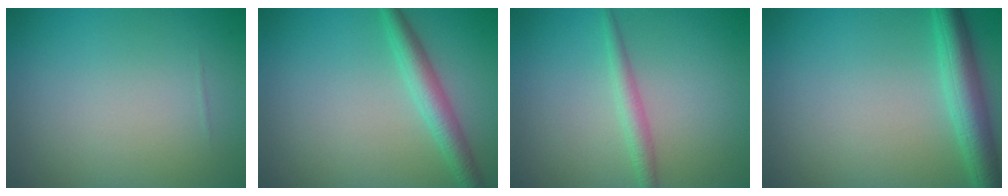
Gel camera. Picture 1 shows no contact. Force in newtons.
{"total": 2.8, "press": 2.8, "slide": 0.1}
{"total": 1.7, "press": 1.7, "slide": 0.0}
{"total": 4.3, "press": 4.3, "slide": 0.2}